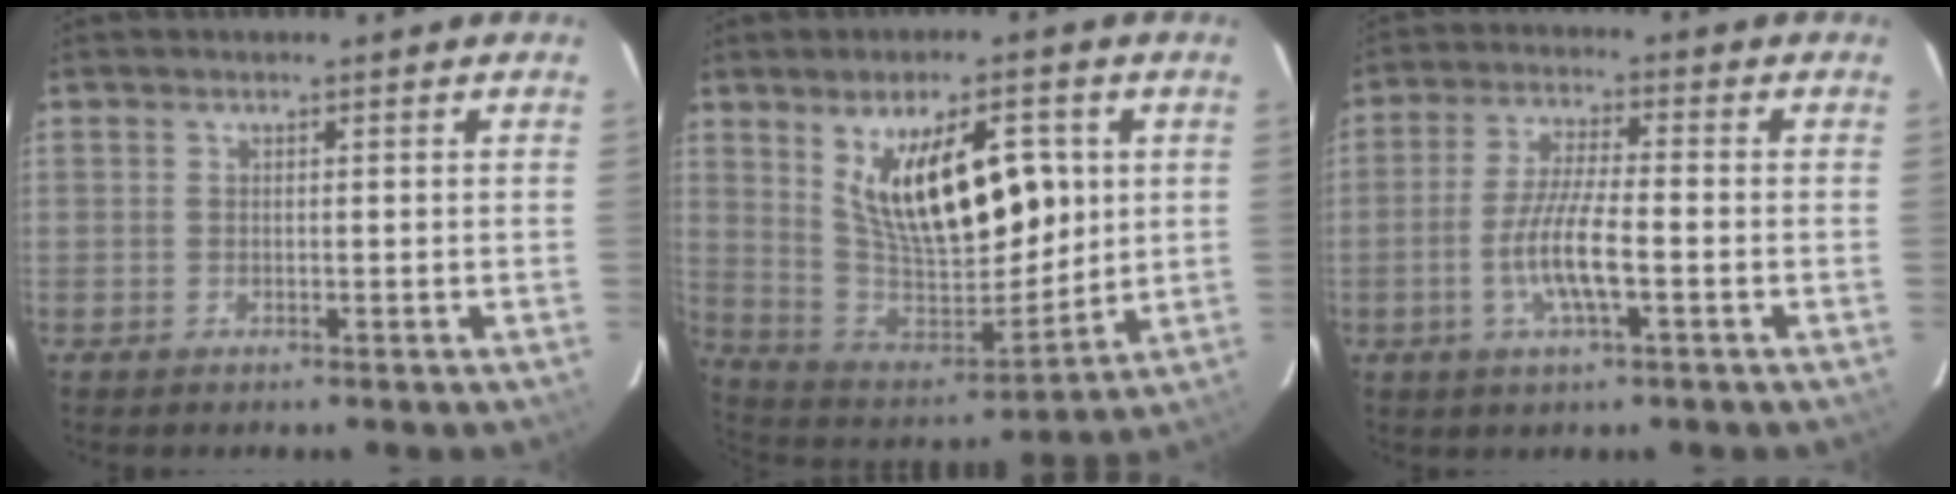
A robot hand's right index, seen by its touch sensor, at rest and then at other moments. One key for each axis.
{"total": 19.2, "fx": 6.0, "fy": 8.9, "fz": 16.0, "tx": -0.268, "ty": -0.008, "tz": 0.124}
{"total": 8.2, "fx": -2.6, "fy": 1.3, "fz": 7.7, "tx": -0.153, "ty": -0.005, "tz": -0.051}